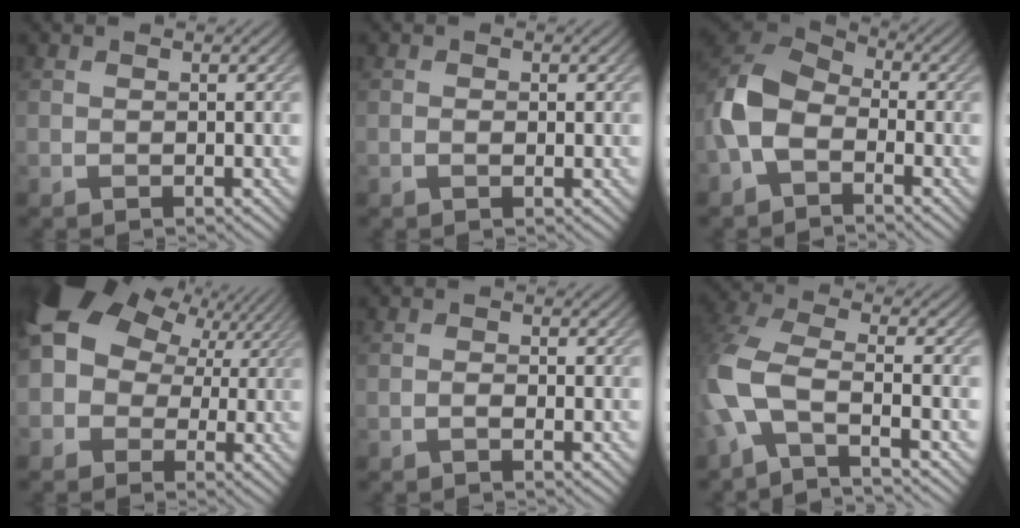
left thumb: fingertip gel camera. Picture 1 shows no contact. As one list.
[{"total": 0.8, "force": [-0.1, 0.4, 0.7], "torque": [-0.011, -0.002, -0.001]}, {"total": 9.6, "force": [-2.9, 6.1, 6.8], "torque": [-0.166, 0.001, -0.075]}, {"total": 13.8, "force": [3.5, 11.2, 7.3], "torque": [-0.181, 0.032, 0.049]}, {"total": 1.0, "force": [-0.4, 0.4, 0.8], "torque": [-0.015, 0.002, -0.008]}, {"total": 8.6, "force": [-3.0, 3.2, 7.4], "torque": [-0.178, -0.002, -0.081]}]